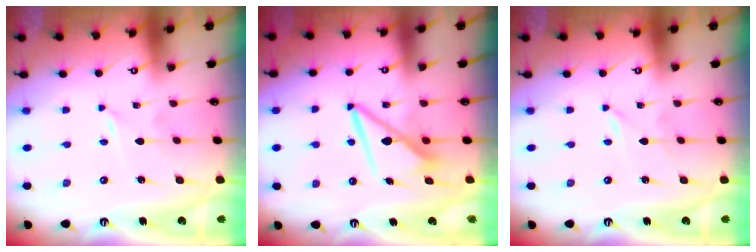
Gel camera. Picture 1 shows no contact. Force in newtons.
{"total": 9.0, "press": 9.0, "slide": 0.7}
{"total": 0.0}